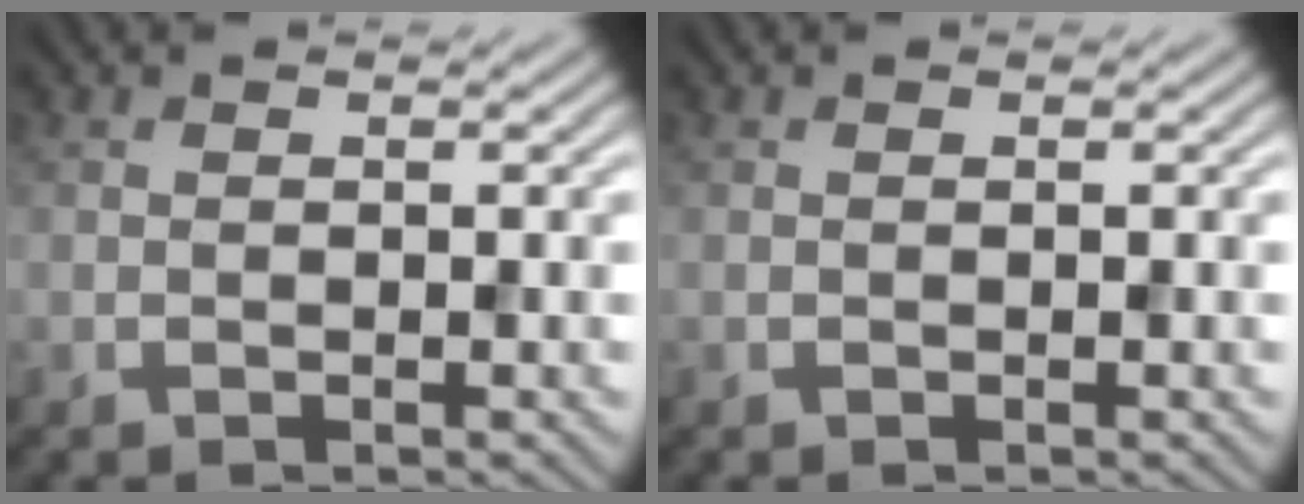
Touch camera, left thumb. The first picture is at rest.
{"total": 0.0}